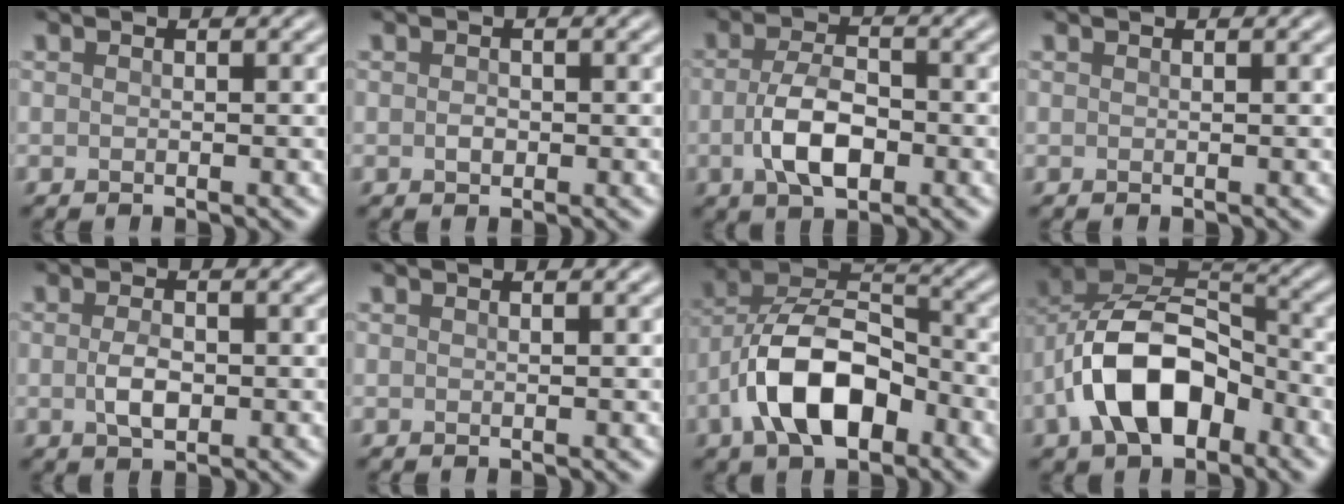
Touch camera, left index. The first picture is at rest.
{"total": 1.0, "force": [-0.2, 0.7, 0.7], "torque": [-0.013, -0.002, -0.005]}
{"total": 4.9, "force": [-1.2, 2.5, 4.1], "torque": [-0.086, -0.002, -0.025]}
{"total": 0.0}
{"total": 2.5, "force": [-0.3, 1.4, 2.1], "torque": [-0.044, -0.002, -0.007]}
{"total": 0.0}
{"total": 9.2, "force": [-3.8, 4.8, 6.9], "torque": [-0.127, 0.018, -0.074]}
{"total": 10.2, "force": [-3.8, 5.7, 7.5], "torque": [-0.144, 0.019, -0.075]}